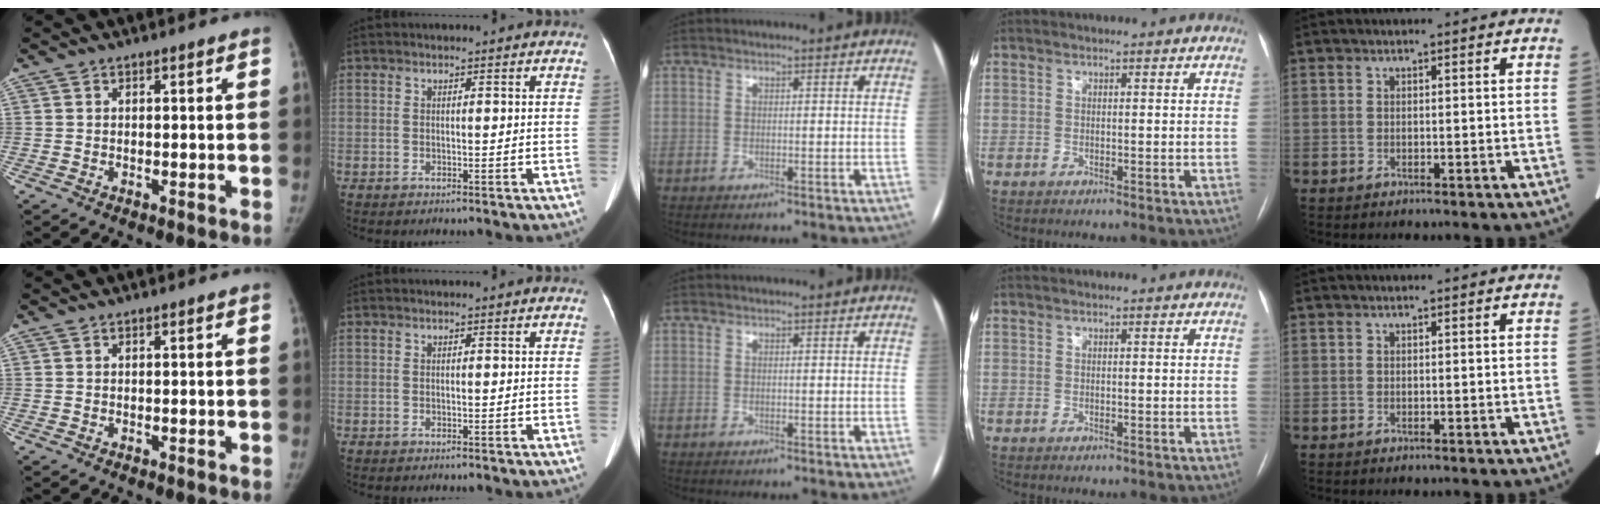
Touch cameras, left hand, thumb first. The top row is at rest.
{}